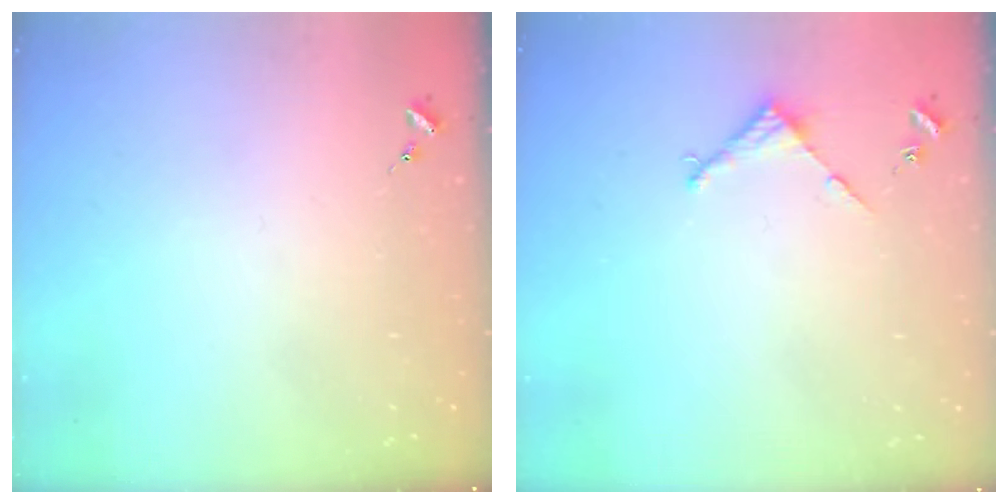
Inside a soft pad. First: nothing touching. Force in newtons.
{"total": 2.9, "press": 2.8, "slide": 0.2}